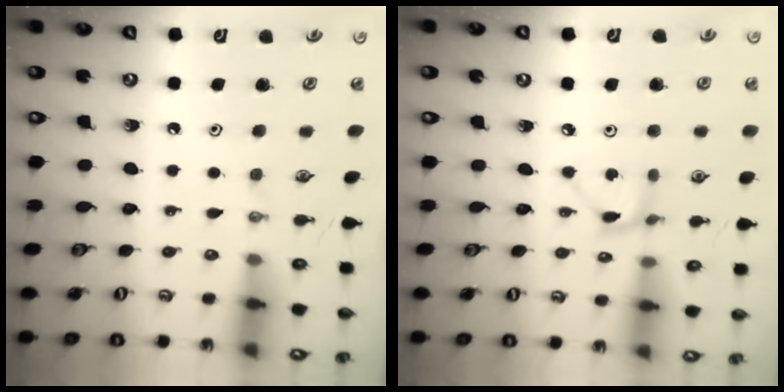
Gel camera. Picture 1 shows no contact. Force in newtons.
{"total": 2.6, "press": 2.6, "slide": 0.3}